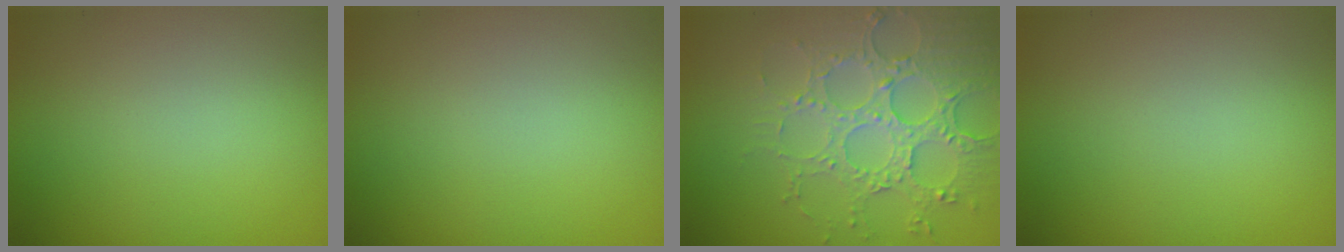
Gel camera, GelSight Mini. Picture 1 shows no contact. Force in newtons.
{"total": 0.0}
{"total": 4.5, "press": 4.5, "slide": 0.4}
{"total": 0.0}